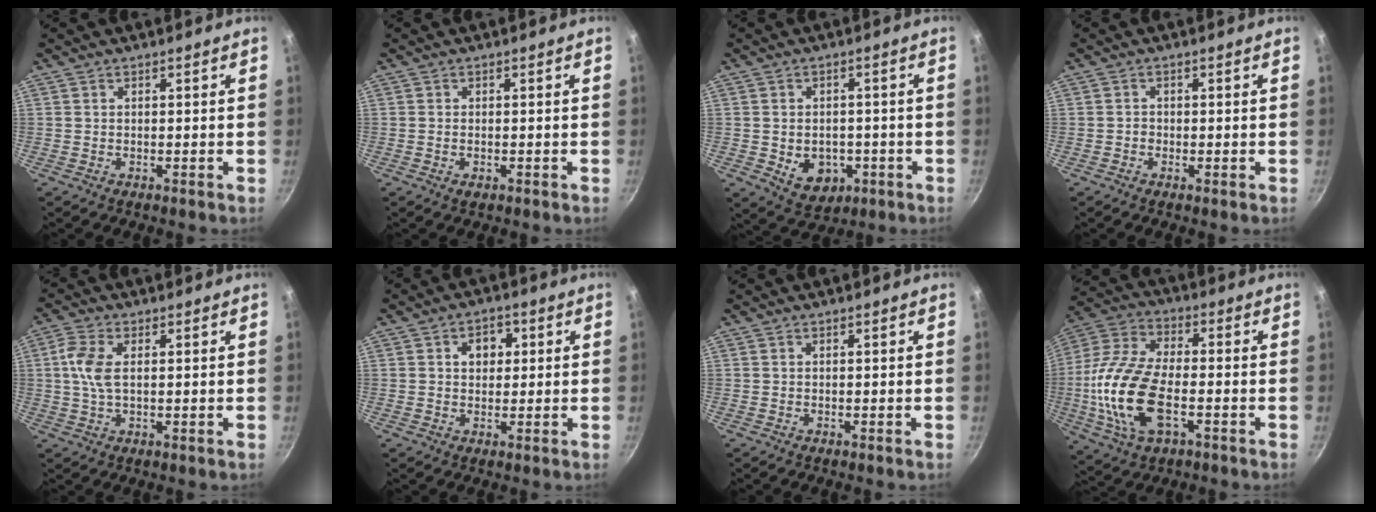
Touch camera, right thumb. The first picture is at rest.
{"total": 1.2, "force": [-0.4, 0.7, 0.9], "torque": [-0.018, 0.005, -0.005]}
{"total": 7.5, "force": [-1.9, 5.7, 4.4], "torque": [-0.042, 0.008, -0.014]}
{"total": 1.2, "force": [-0.4, 0.8, 0.7], "torque": [-0.006, 0.001, -0.012]}
{"total": 6.2, "force": [1.0, 3.1, 5.3], "torque": [-0.129, 0.007, 0.017]}
{"total": 4.7, "force": [1.1, 3.6, 2.9], "torque": [-0.018, 0.003, 0.013]}
{"total": 0.0}
{"total": 18.7, "force": [-3.9, 9.5, 15.7], "torque": [-0.340, 0.019, -0.070]}